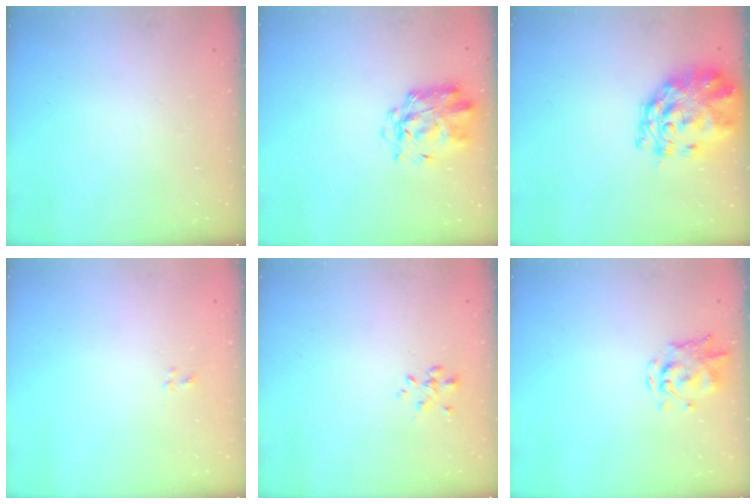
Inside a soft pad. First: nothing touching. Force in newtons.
{"total": 2.9, "press": 2.8, "slide": 0.7}
{"total": 5.2, "press": 4.8, "slide": 1.9}
{"total": 1.1, "press": 0.9, "slide": 0.6}
{"total": 0.6, "press": 0.5, "slide": 0.3}
{"total": 1.8, "press": 1.8, "slide": 0.4}